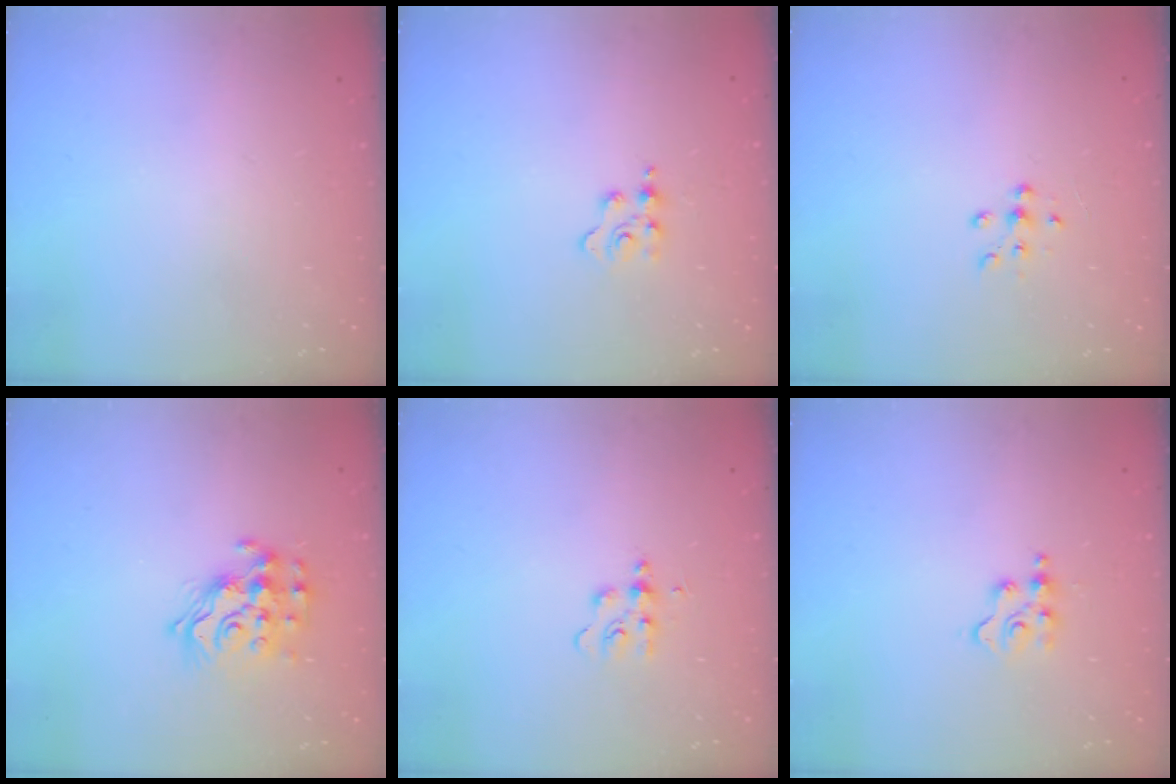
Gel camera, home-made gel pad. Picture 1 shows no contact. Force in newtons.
{"total": 2.1, "press": 2.1, "slide": 0.3}
{"total": 5.7, "press": 5.7, "slide": 0.7}
{"total": 13.9, "press": 13.9, "slide": 1.2}
{"total": 6.0, "press": 6.0, "slide": 0.6}
{"total": 3.8, "press": 3.8, "slide": 0.5}